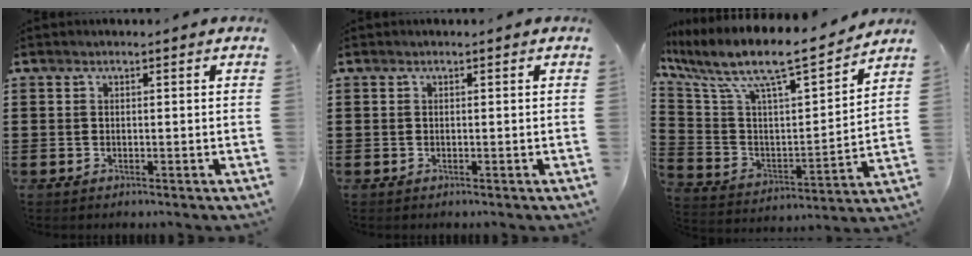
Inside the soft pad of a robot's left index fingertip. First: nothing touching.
{"total": 0.0}
{"total": 9.0, "force": [7.2, 1.5, 5.2], "torque": [-0.134, -0.058, 0.114]}